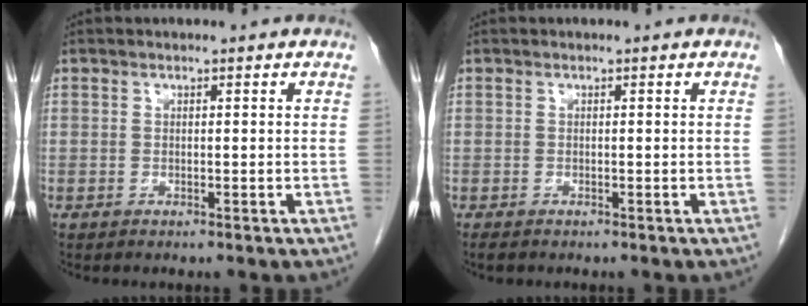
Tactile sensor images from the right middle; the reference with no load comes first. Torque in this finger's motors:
{"motor_torque": [0.41, -0.06, 0.04, 0.02]}